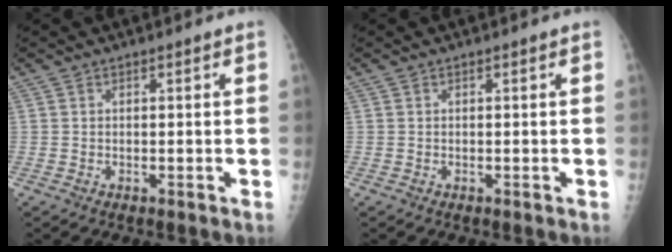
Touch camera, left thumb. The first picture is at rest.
{"total": 0.0}